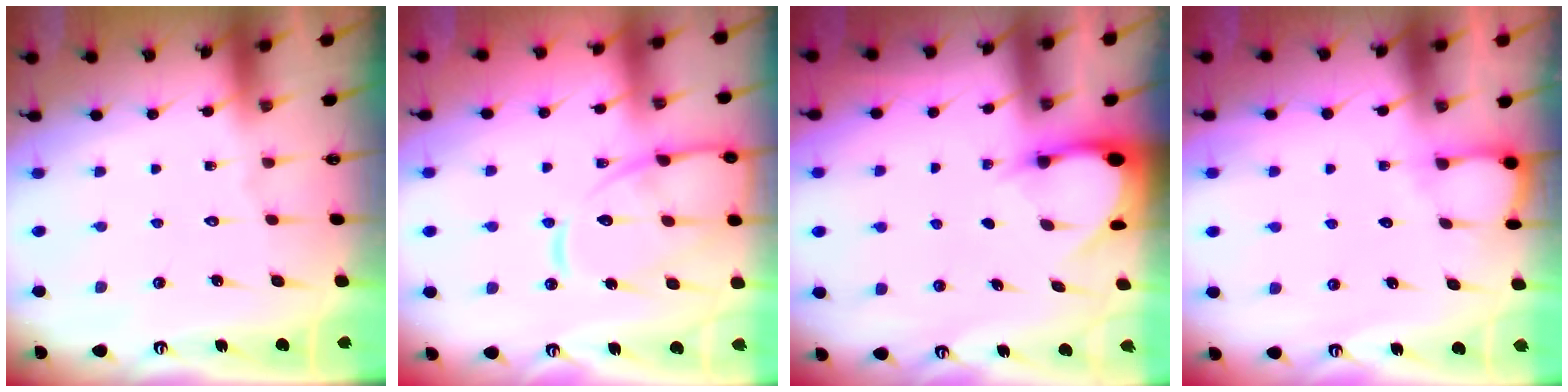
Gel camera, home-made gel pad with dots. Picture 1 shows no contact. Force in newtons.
{"total": 14.3, "press": 14.2, "slide": 1.5}
{"total": 3.2, "press": 3.2, "slide": 0.2}
{"total": 3.6, "press": 3.6, "slide": 0.2}